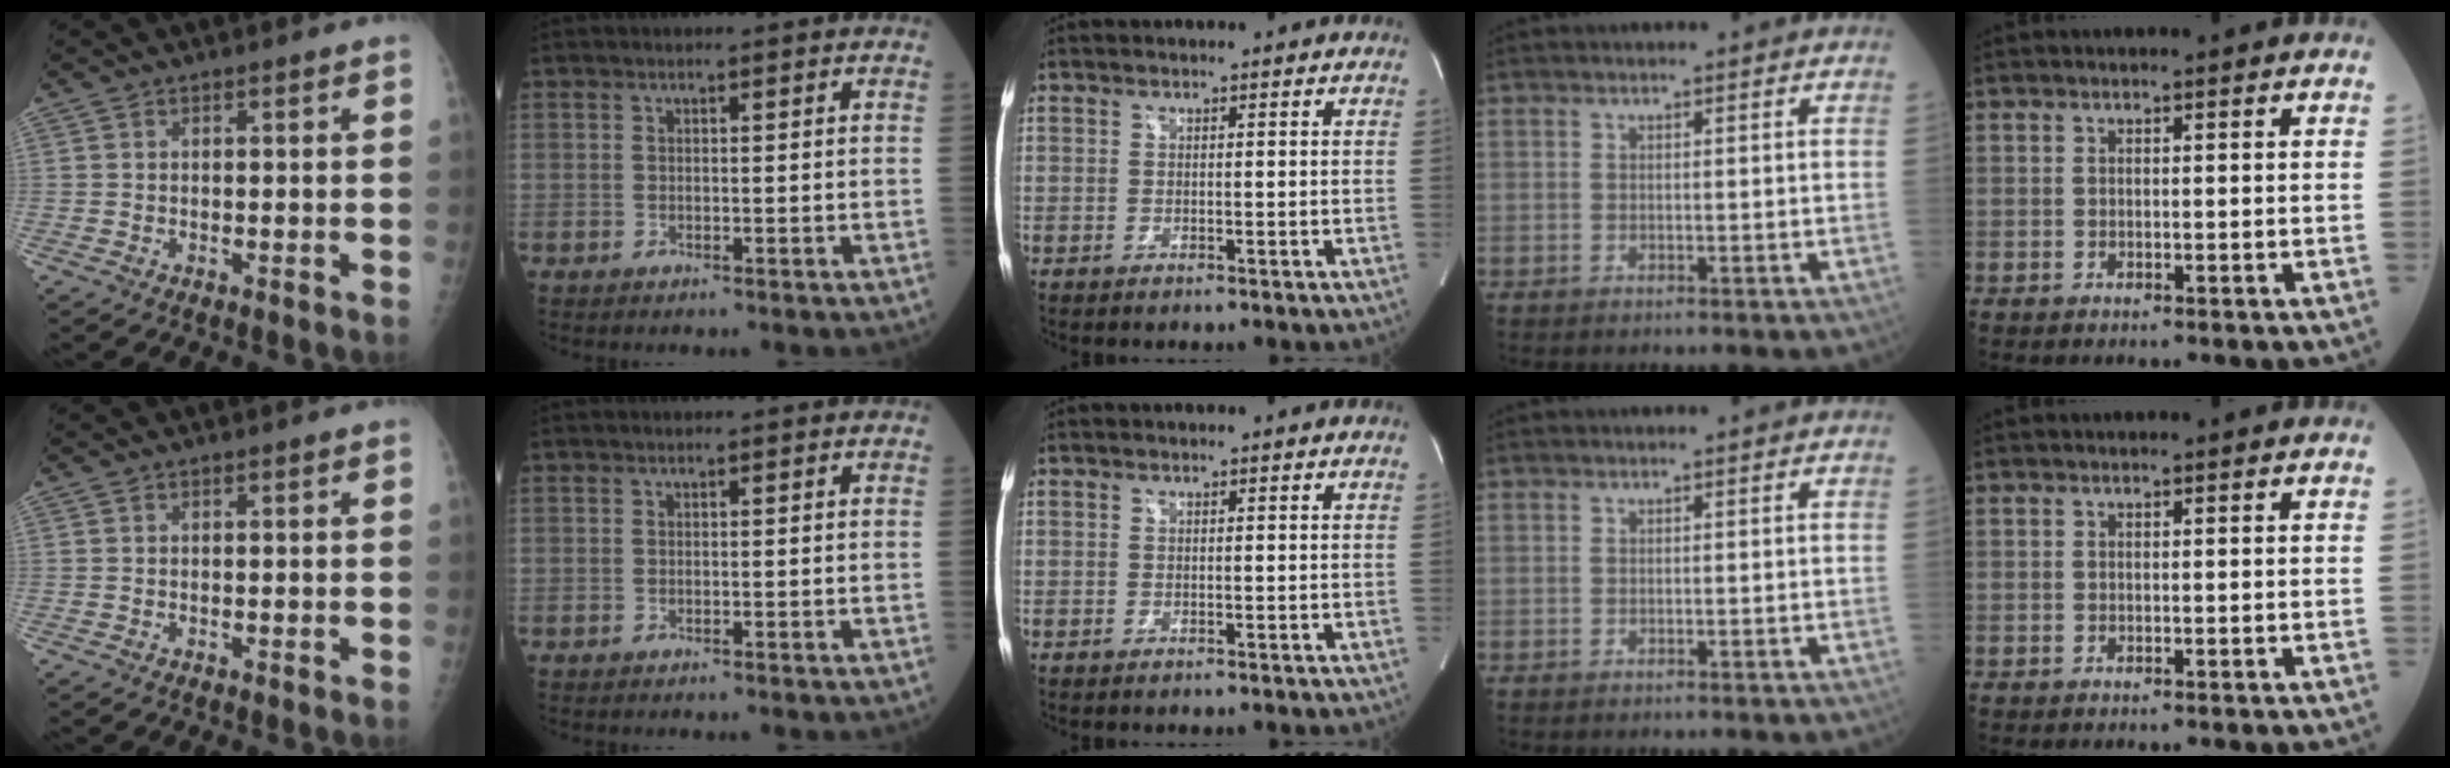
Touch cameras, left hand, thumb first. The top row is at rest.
{}